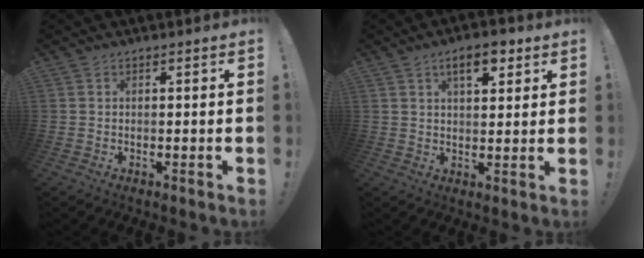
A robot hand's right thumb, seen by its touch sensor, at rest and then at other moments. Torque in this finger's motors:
{"motor_torque": [0.30, 1.43, 0.59, 0.21, 0.10]}